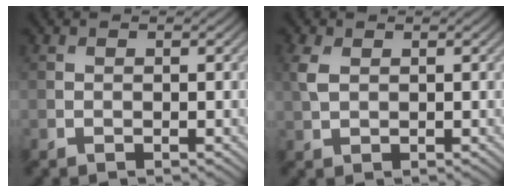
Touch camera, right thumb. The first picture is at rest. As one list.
[{"total": 2.4, "force": [0.7, 1.5, 1.8], "torque": [-0.055, 0.004, 0.016]}]